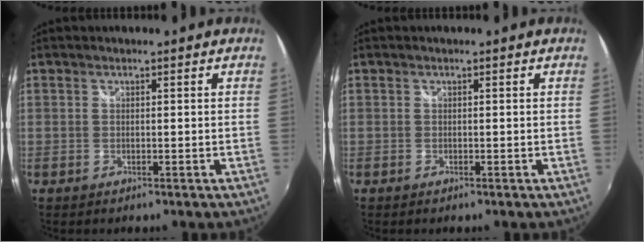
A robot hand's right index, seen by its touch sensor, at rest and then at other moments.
{"total": 0.0}